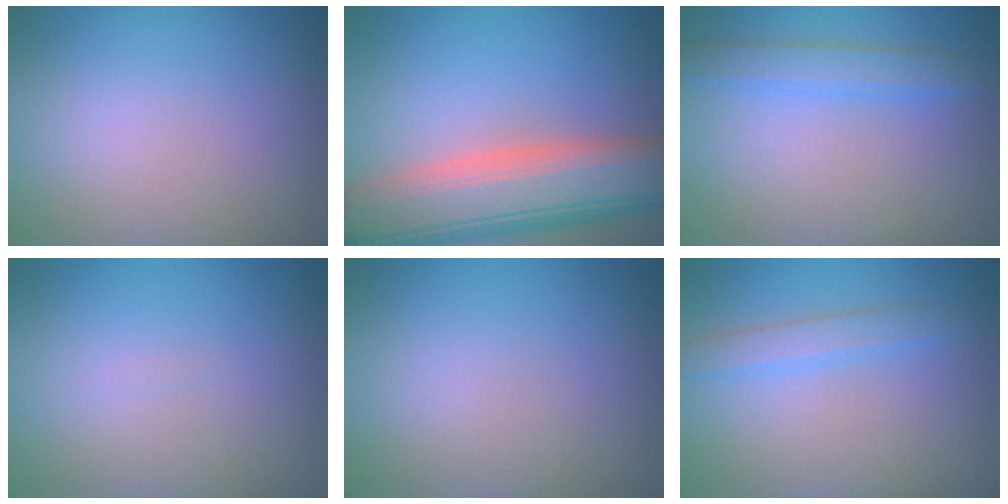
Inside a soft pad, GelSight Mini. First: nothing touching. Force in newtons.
{"total": 10.5, "press": 10.4, "slide": 0.8}
{"total": 3.4, "press": 3.4, "slide": 0.2}
{"total": 0.0}
{"total": 0.0}
{"total": 1.9, "press": 1.9, "slide": 0.1}